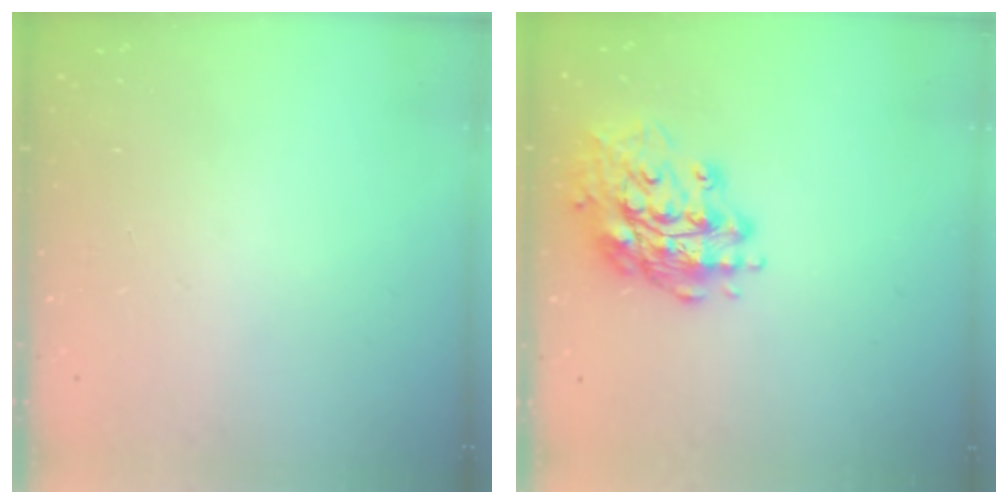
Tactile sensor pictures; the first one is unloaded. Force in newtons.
{"total": 16.9, "press": 16.6, "slide": 3.1}